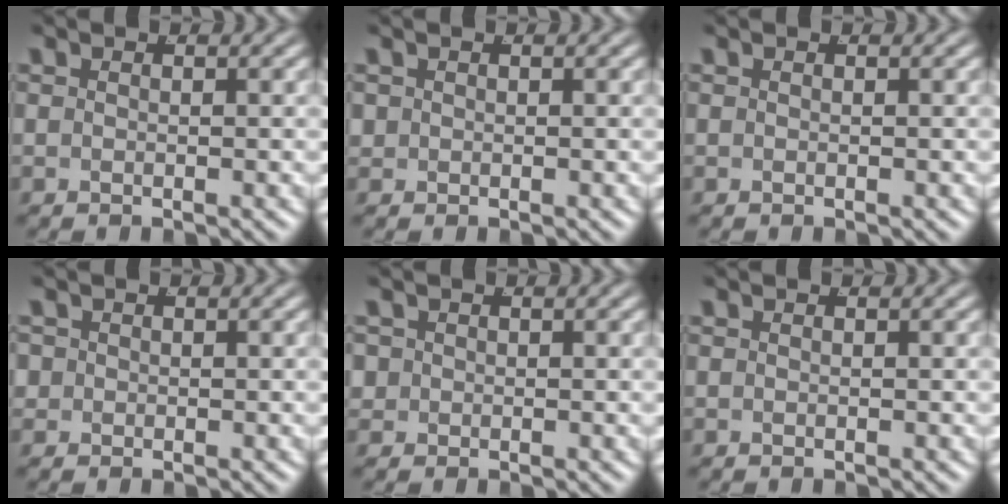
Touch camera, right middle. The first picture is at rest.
{"total": 0.7, "force": [0.0, 0.7, 0.1], "torque": [-0.005, -0.009, 0.006]}
{"total": 0.0}
{"total": 1.5, "force": [-0.2, 1.5, 0.2], "torque": [-0.011, -0.012, -0.001]}
{"total": 1.8, "force": [-0.1, 1.8, 0.4], "torque": [-0.016, -0.015, 0.003]}
{"total": 0.0}